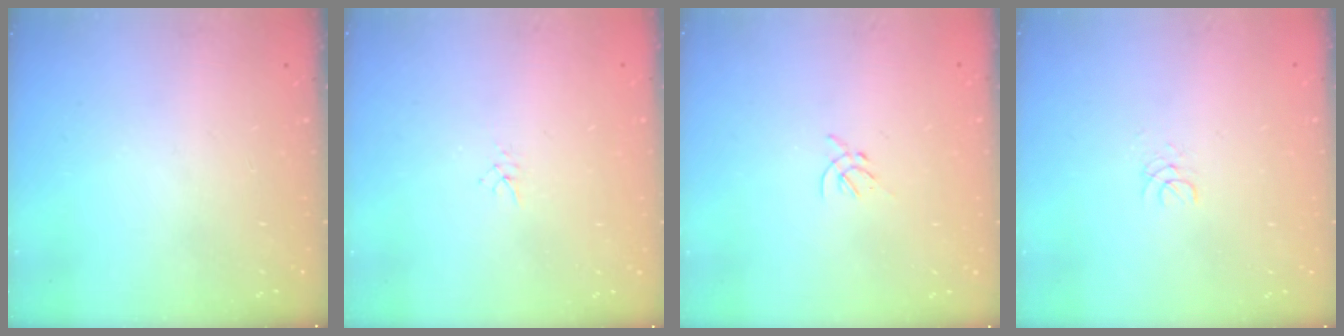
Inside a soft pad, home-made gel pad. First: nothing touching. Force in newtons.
{"total": 1.9, "press": 1.9, "slide": 0.3}
{"total": 1.2, "press": 1.1, "slide": 0.5}
{"total": 1.3, "press": 1.3, "slide": 0.1}